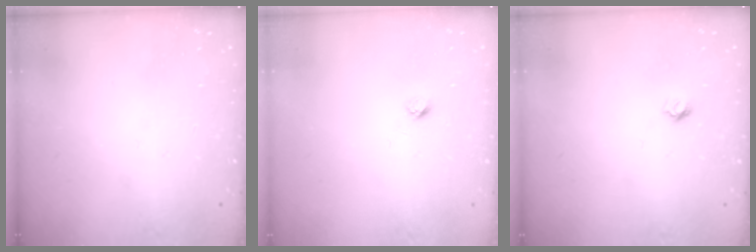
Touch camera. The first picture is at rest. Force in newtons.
{"total": 2.7, "press": 2.6, "slide": 0.3}
{"total": 5.5, "press": 5.5, "slide": 0.5}